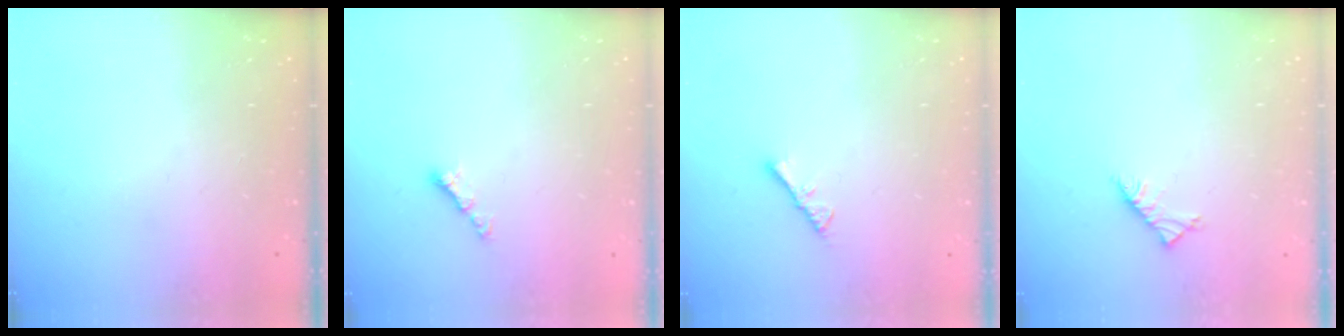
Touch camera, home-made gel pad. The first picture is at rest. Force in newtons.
{"total": 3.4, "press": 3.3, "slide": 0.6}
{"total": 2.3, "press": 2.2, "slide": 0.4}
{"total": 4.2, "press": 4.1, "slide": 0.7}